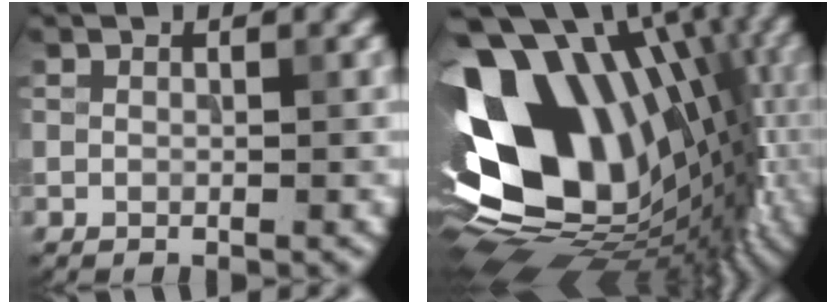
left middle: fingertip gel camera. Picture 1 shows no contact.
{"total": 18.4, "force": [1.1, 12.1, 13.7], "torque": [-0.266, 0.010, 0.019]}